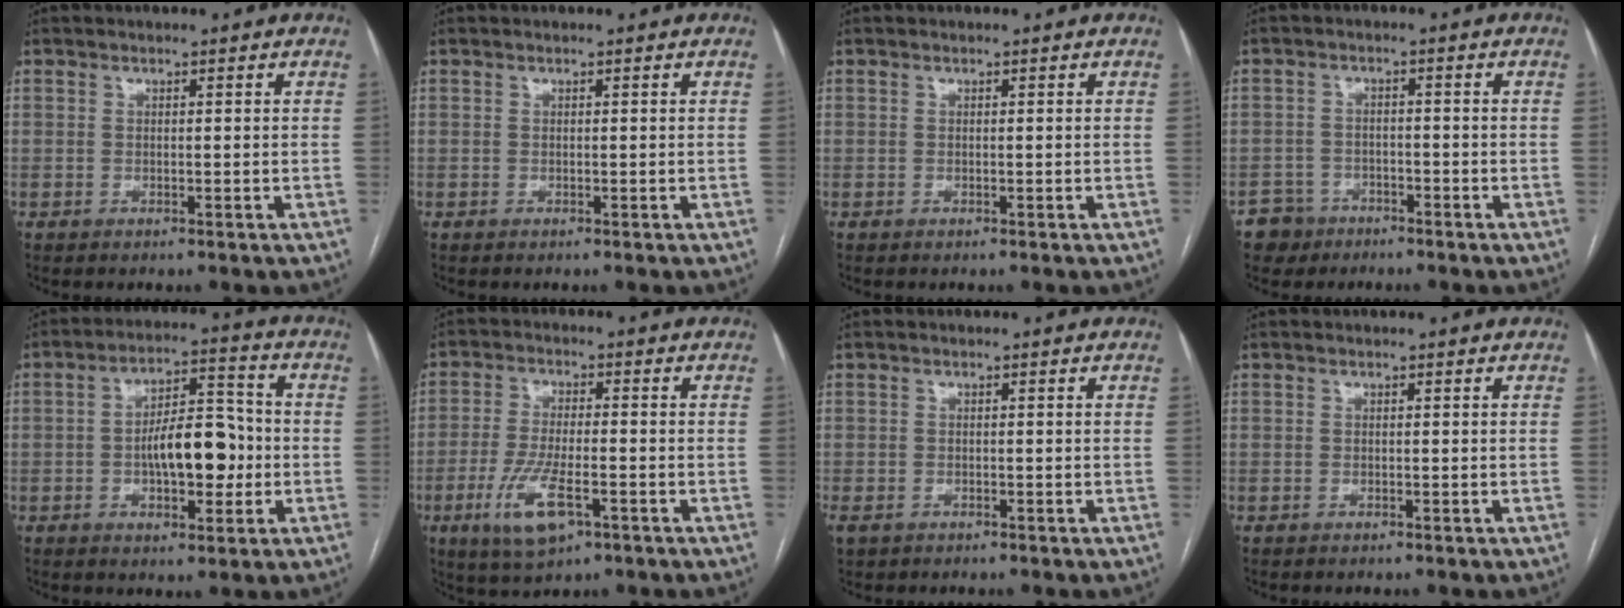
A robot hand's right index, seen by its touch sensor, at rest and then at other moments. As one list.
[{"total": 0.0}, {"total": 0.0}, {"total": 4.2, "force": [-2.8, 3.1, -0.5], "torque": [0.015, 0.010, -0.048]}, {"total": 10.5, "force": [-1.6, 4.3, 9.5], "torque": [-0.157, 0.024, -0.021]}, {"total": 9.1, "force": [-4.0, 2.6, 7.7], "torque": [-0.160, -0.015, -0.066]}, {"total": 2.1, "force": [-1.4, 1.4, 0.9], "torque": [-0.024, -0.002, -0.019]}, {"total": 0.0}]